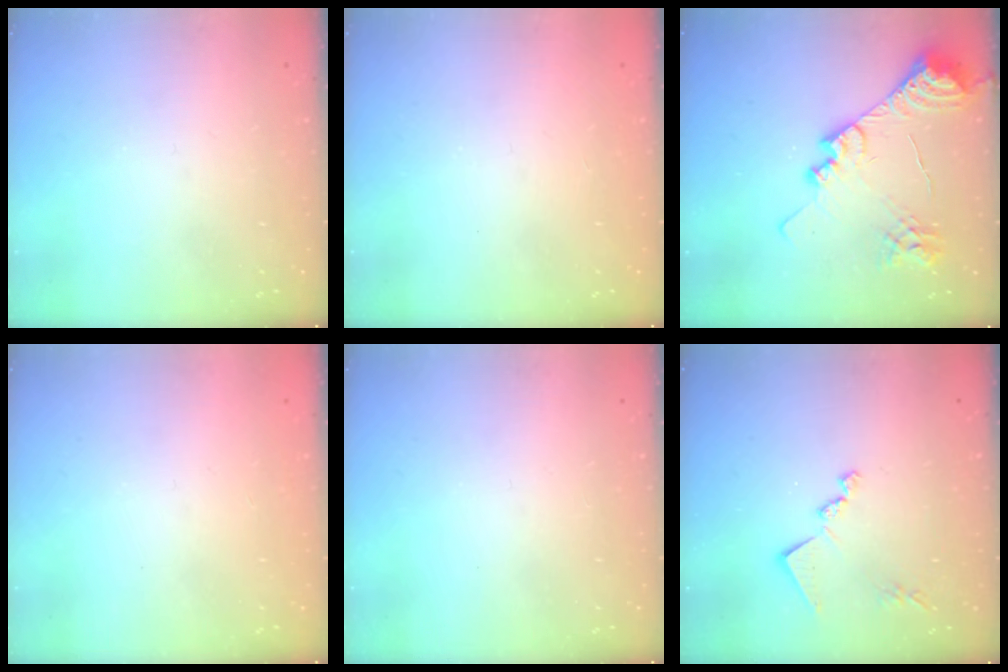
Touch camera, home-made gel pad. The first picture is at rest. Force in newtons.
{"total": 1.3, "press": 1.1, "slide": 0.7}
{"total": 21.7, "press": 21.6, "slide": 2.7}
{"total": 0.9, "press": 0.9, "slide": 0.1}
{"total": 0.0}
{"total": 11.2, "press": 11.2, "slide": 0.1}